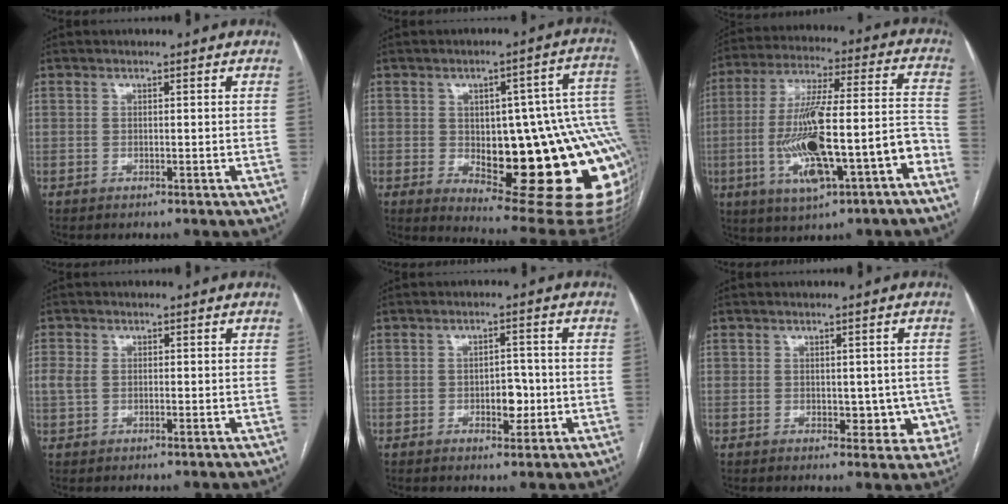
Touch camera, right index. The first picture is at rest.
{"total": 26.7, "force": [-3.2, 9.1, 24.9], "torque": [-0.219, 0.023, -0.018]}
{"total": 18.8, "force": [-6.6, 3.7, 17.2], "torque": [-0.312, 0.013, -0.098]}
{"total": 2.8, "force": [0.2, 1.9, 2.1], "torque": [-0.059, 0.005, 0.006]}
{"total": 4.0, "force": [-0.9, 2.2, 3.2], "torque": [-0.039, 0.007, -0.008]}
{"total": 5.3, "force": [-0.4, 3.7, 3.8], "torque": [-0.023, 0.011, 0.004]}